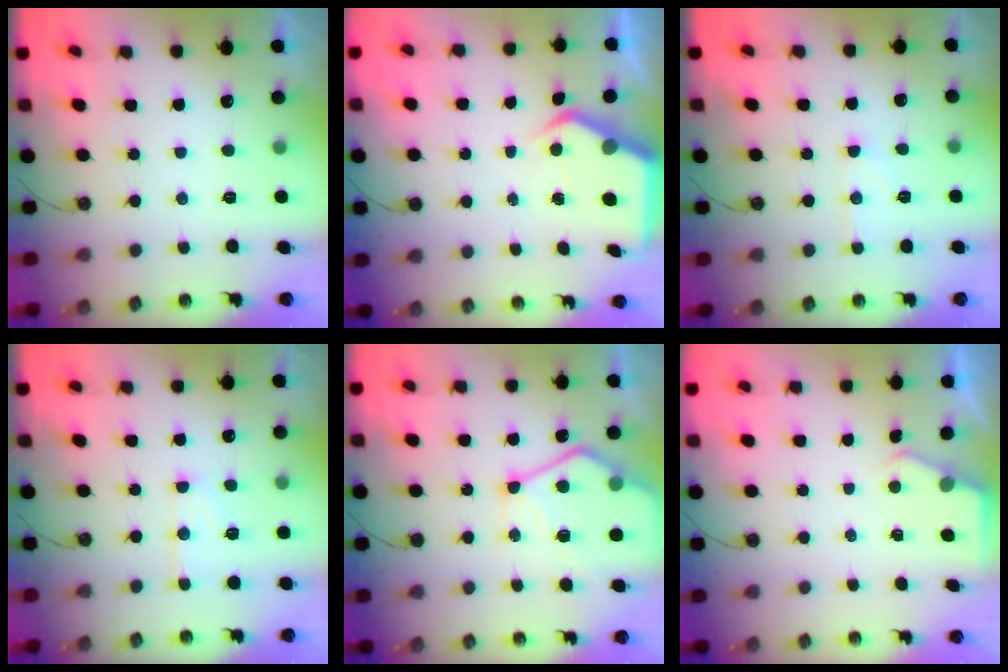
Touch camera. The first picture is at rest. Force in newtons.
{"total": 4.9, "press": 4.9, "slide": 0.2}
{"total": 6.4, "press": 6.4, "slide": 0.5}
{"total": 8.0, "press": 7.9, "slide": 0.6}
{"total": 15.2, "press": 15.2, "slide": 1.3}
{"total": 2.3, "press": 2.3, "slide": 0.3}